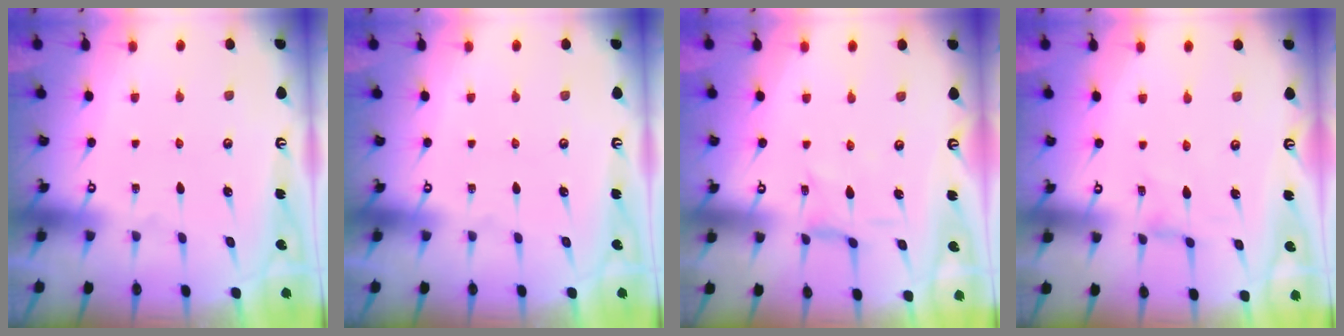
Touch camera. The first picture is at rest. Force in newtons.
{"total": 0.0}
{"total": 1.2, "press": 1.1, "slide": 0.4}
{"total": 0.6, "press": 0.5, "slide": 0.3}